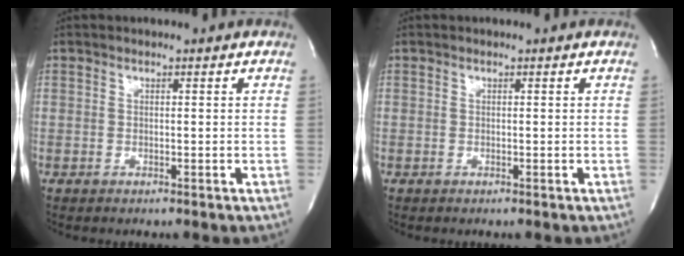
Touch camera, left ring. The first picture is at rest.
{"total": 0.0}